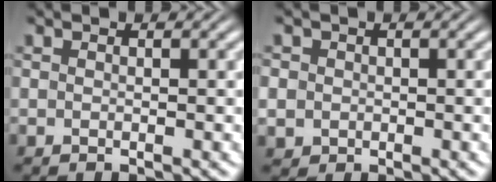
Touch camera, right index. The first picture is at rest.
{"total": 3.2, "force": [-0.5, 3.1, 0.9], "torque": [-0.040, -0.017, -0.003]}